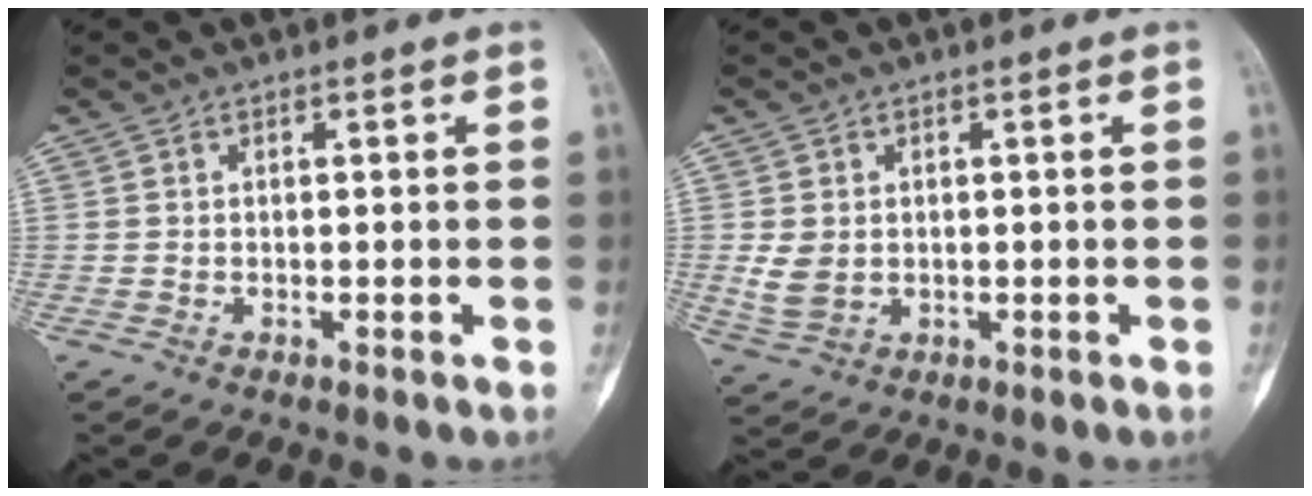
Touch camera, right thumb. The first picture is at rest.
{"total": 4.4, "force": [0.1, 3.4, 2.8], "torque": [-0.051, -0.002, 0.011]}